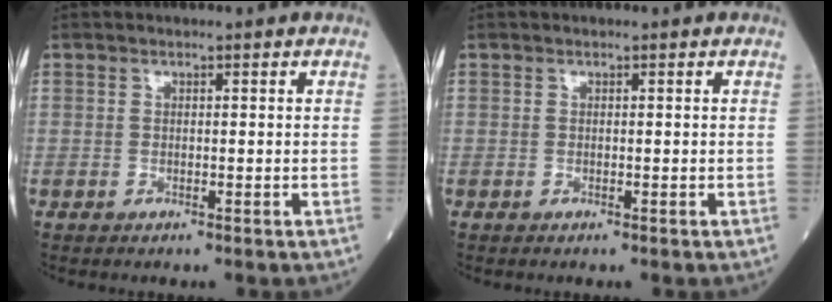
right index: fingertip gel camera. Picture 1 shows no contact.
{"total": 0.0}